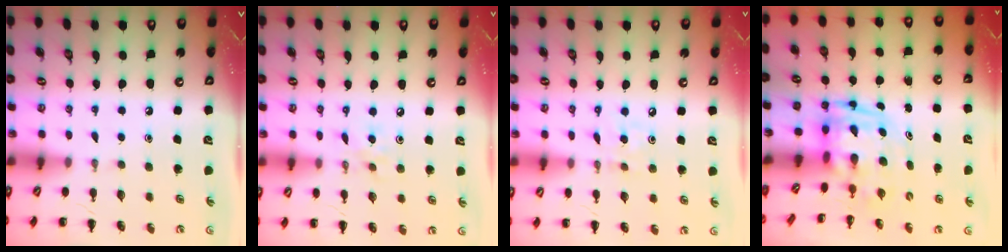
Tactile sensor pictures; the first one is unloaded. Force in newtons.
{"total": 3.7, "press": 3.6, "slide": 0.8}
{"total": 4.2, "press": 4.2, "slide": 0.7}
{"total": 3.2, "press": 3.1, "slide": 0.7}